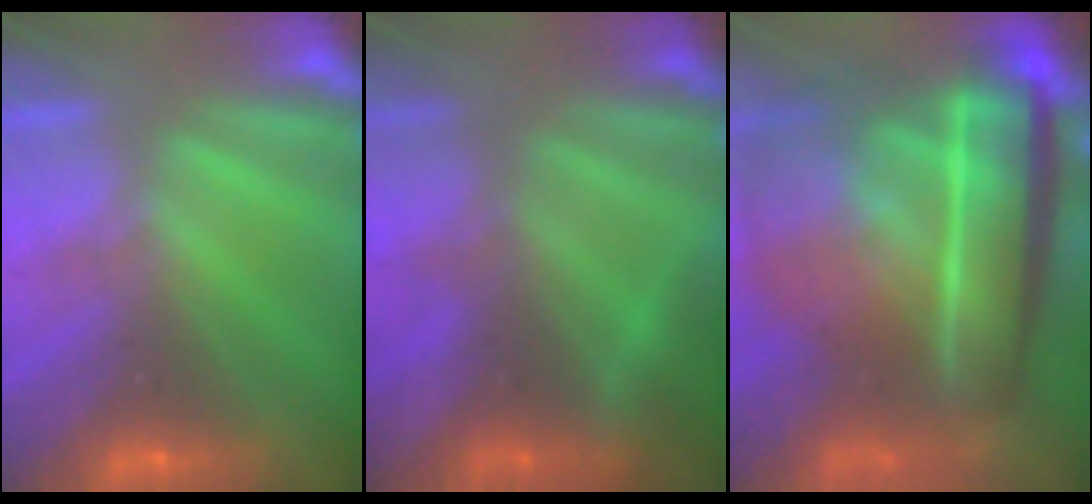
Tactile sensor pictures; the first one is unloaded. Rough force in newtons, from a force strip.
{"total": 7.2}
{"total": 7.5}